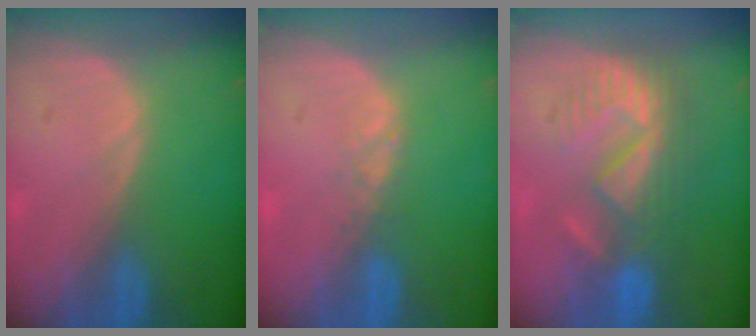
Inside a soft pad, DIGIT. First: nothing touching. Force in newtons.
{"total": 1.0, "press": 1.0, "slide": 0.2}
{"total": 8.8, "press": 8.2, "slide": 3.3}